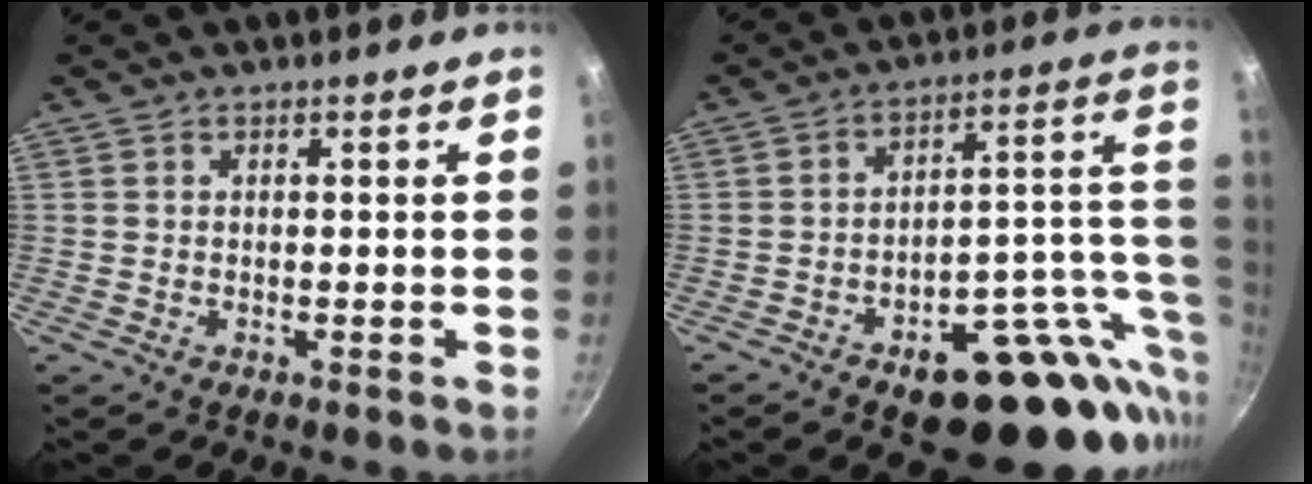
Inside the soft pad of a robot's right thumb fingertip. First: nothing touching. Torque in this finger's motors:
{"motor_torque": [3.20, 1.26, 0.42, -0.61, 0.35]}